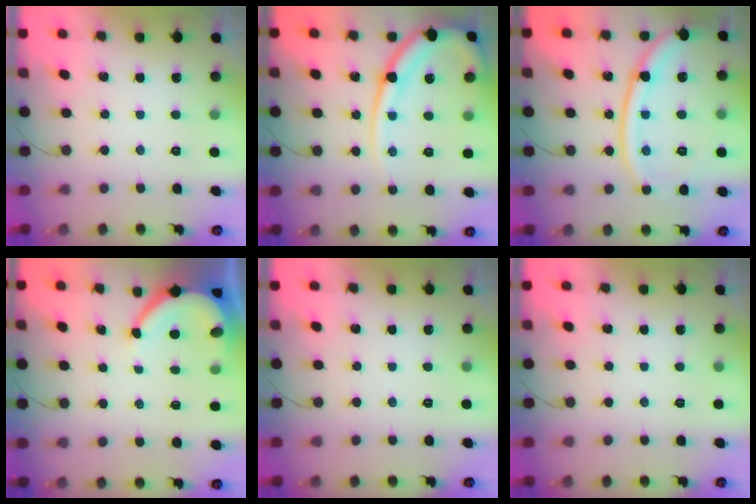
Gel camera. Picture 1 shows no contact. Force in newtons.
{"total": 16.8, "press": 16.7, "slide": 1.7}
{"total": 16.4, "press": 16.3, "slide": 1.5}
{"total": 6.4, "press": 6.4, "slide": 0.5}
{"total": 0.0}
{"total": 0.0}